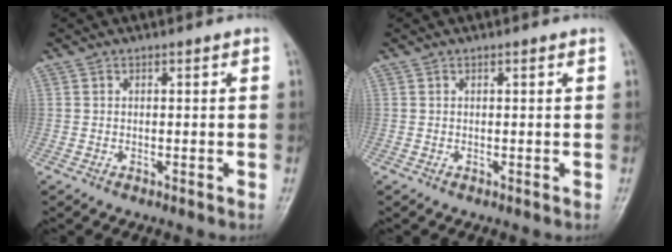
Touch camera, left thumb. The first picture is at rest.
{"total": 0.0}